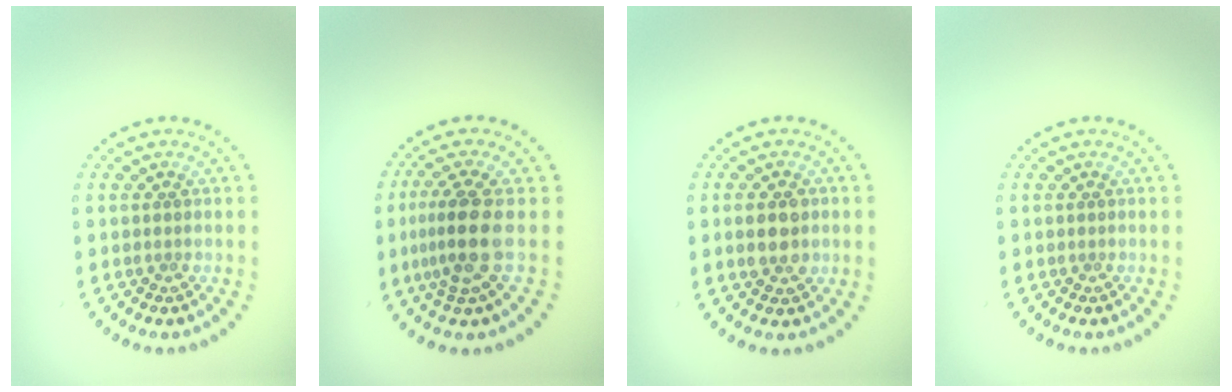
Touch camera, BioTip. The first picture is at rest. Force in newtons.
{"total": 3.7, "press": 3.0, "slide": 2.1}
{"total": 2.9, "press": 2.9, "slide": 0.2}
{"total": 0.0}